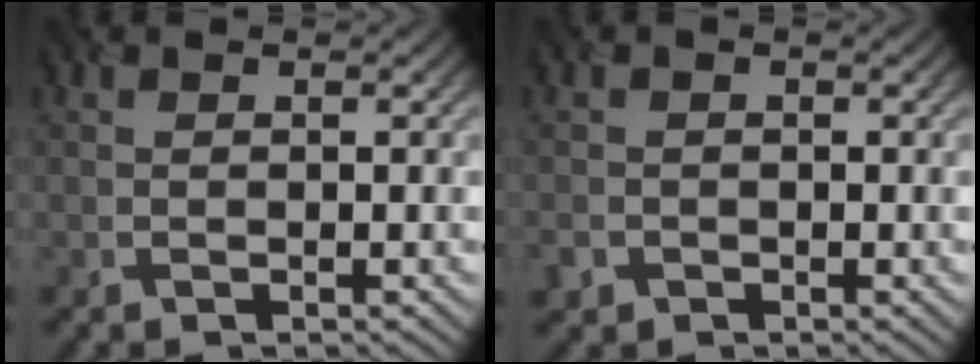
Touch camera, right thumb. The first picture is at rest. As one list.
[{"total": 2.1, "force": [-1.0, 1.8, 0.5], "torque": [-0.016, -0.010, -0.024]}]